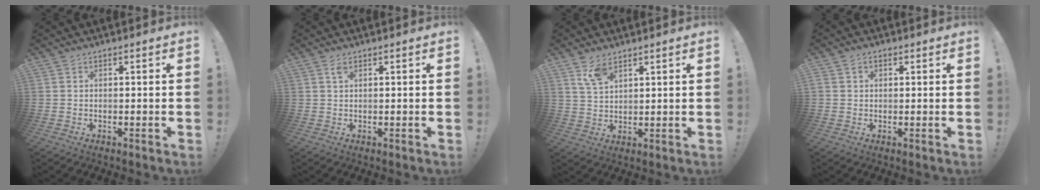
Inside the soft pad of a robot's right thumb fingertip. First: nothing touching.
{"total": 1.4, "force": [0.8, 0.6, 1.0], "torque": [-0.010, -0.003, 0.013]}
{"total": 6.5, "force": [4.3, 3.1, 3.7], "torque": [-0.062, -0.020, 0.081]}
{"total": 2.1, "force": [0.4, 1.9, 1.0], "torque": [-0.020, 0.007, 0.007]}